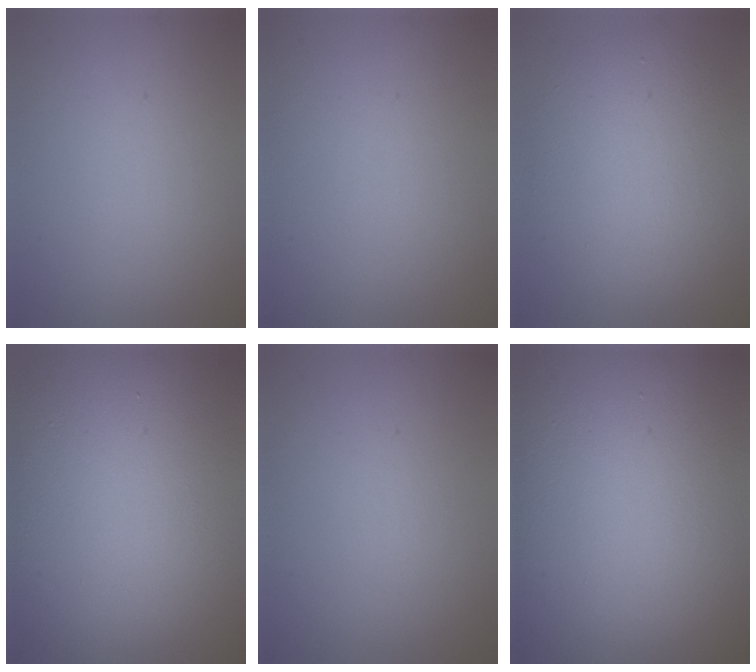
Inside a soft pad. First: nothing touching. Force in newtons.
{"total": 0.0}
{"total": 7.8, "press": 7.8, "slide": 0.1}
{"total": 18.9, "press": 18.9, "slide": 0.4}
{"total": 0.0}
{"total": 24.8, "press": 24.8, "slide": 1.0}